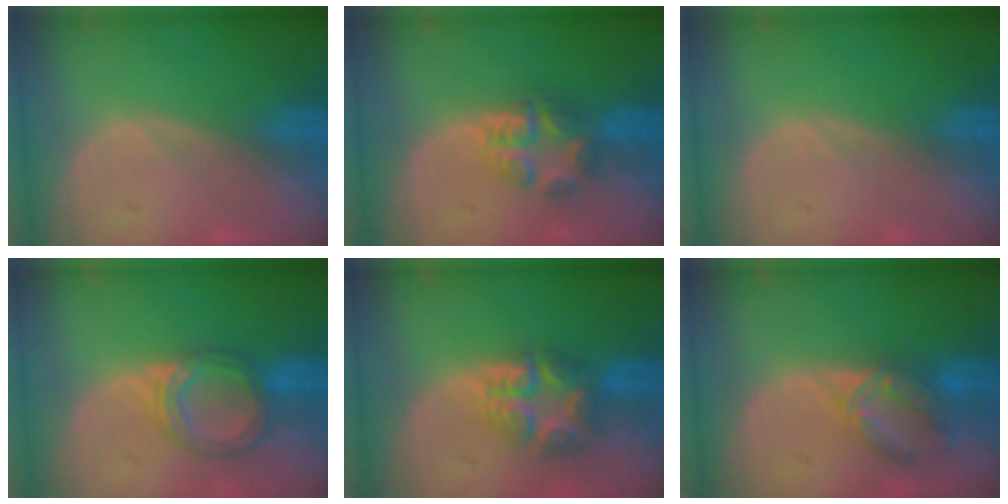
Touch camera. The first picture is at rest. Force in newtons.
{"total": 5.9, "press": 5.3, "slide": 2.5}
{"total": 0.0}
{"total": 6.3, "press": 5.9, "slide": 2.3}
{"total": 7.7, "press": 6.7, "slide": 3.8}
{"total": 7.3, "press": 6.0, "slide": 4.1}